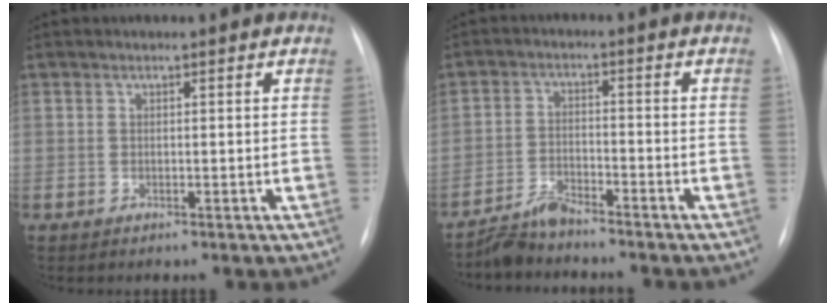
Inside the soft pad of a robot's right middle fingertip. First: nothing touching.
{"total": 4.1, "force": [-4.0, 0.2, 0.7], "torque": [-0.019, -0.016, -0.076]}